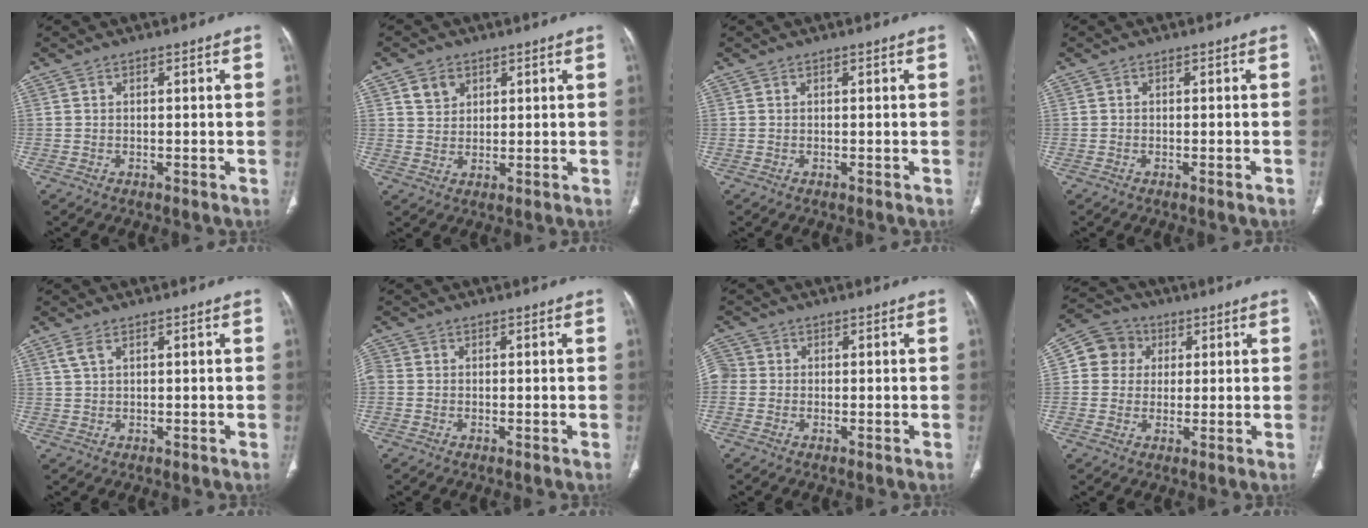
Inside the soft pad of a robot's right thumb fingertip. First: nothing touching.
{"total": 4.2, "force": [2.2, 3.3, 1.5], "torque": [-0.010, -0.014, 0.043]}
{"total": 0.0}
{"total": 0.9, "force": [-0.5, -0.1, 0.7], "torque": [-0.014, -0.001, -0.009]}
{"total": 2.0, "force": [1.0, 0.9, 1.5], "torque": [-0.040, 0.010, 0.029]}
{"total": 2.6, "force": [-0.5, 2.1, 1.4], "torque": [-0.039, 0.002, -0.015]}
{"total": 4.5, "force": [-0.4, 4.0, 1.9], "torque": [-0.041, 0.011, -0.015]}
{"total": 7.5, "force": [1.6, 7.0, 2.2], "torque": [-0.011, 0.008, 0.018]}